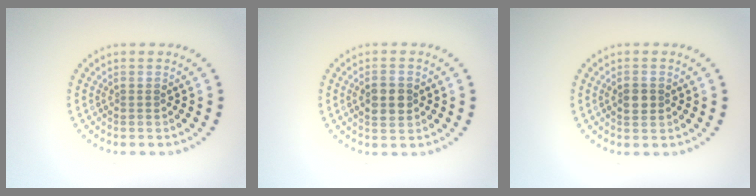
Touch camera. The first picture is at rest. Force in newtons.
{"total": 2.9, "press": 2.9, "slide": 0.0}
{"total": 1.7, "press": 1.7, "slide": 0.1}